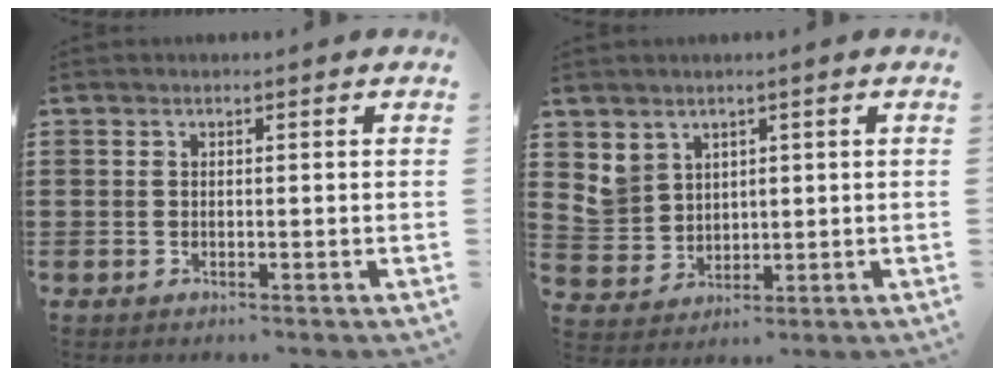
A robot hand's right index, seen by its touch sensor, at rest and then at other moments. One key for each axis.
{"total": 4.4, "fx": 2.3, "fy": 3.6, "fz": 0.8, "tx": -0.043, "ty": 0.002, "tz": 0.043}